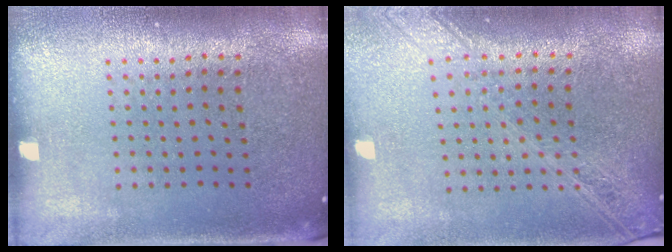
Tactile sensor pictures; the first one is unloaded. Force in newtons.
{"total": 2.2, "press": 1.9, "slide": 1.2}